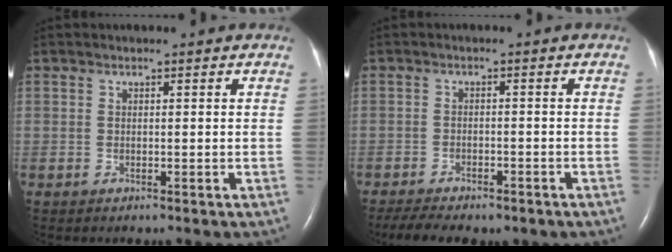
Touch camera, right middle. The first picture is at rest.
{"total": 9.4, "force": [-7.3, 3.4, 4.8], "torque": [-0.085, -0.003, -0.100]}